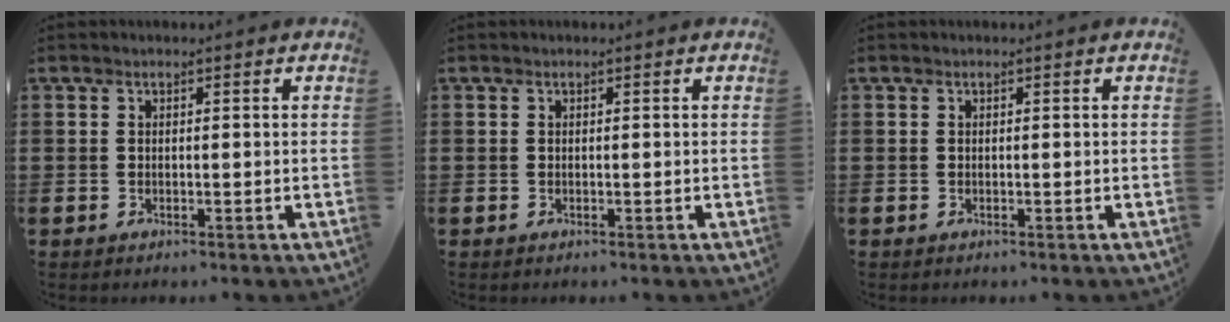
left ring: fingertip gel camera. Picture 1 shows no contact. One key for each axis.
{"total": 0.0}
{"total": 0.0}